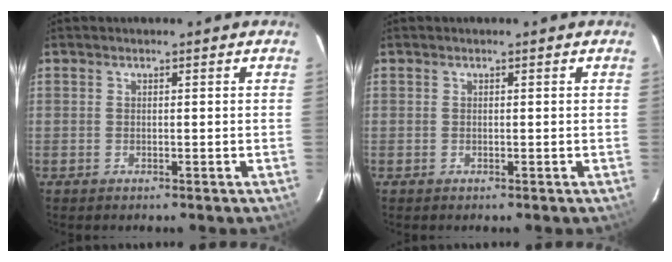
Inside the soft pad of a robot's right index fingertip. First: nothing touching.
{"total": 0.0}